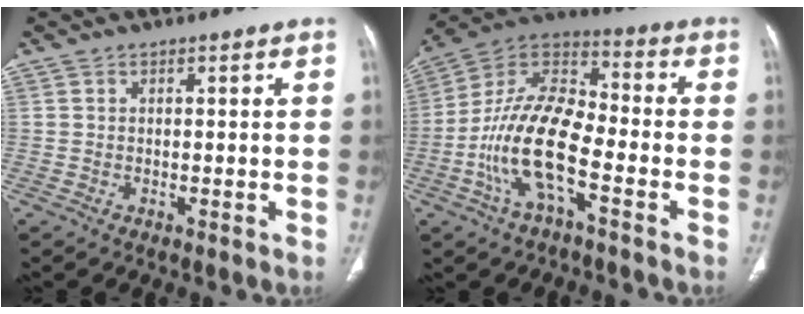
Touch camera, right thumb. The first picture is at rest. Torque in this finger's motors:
{"motor_torque": [-0.46, 1.09, 1.80, -0.97, 0.25]}